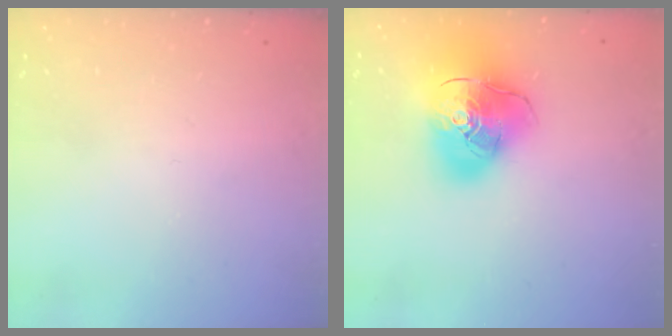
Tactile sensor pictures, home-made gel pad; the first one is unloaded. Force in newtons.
{"total": 22.5, "press": 22.3, "slide": 3.4}